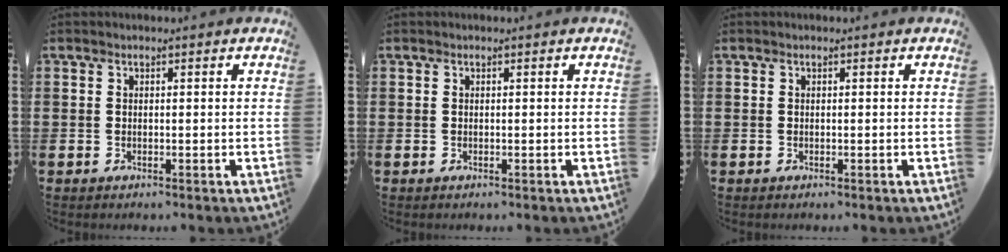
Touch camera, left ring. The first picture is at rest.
{"total": 0.0}
{"total": 0.0}